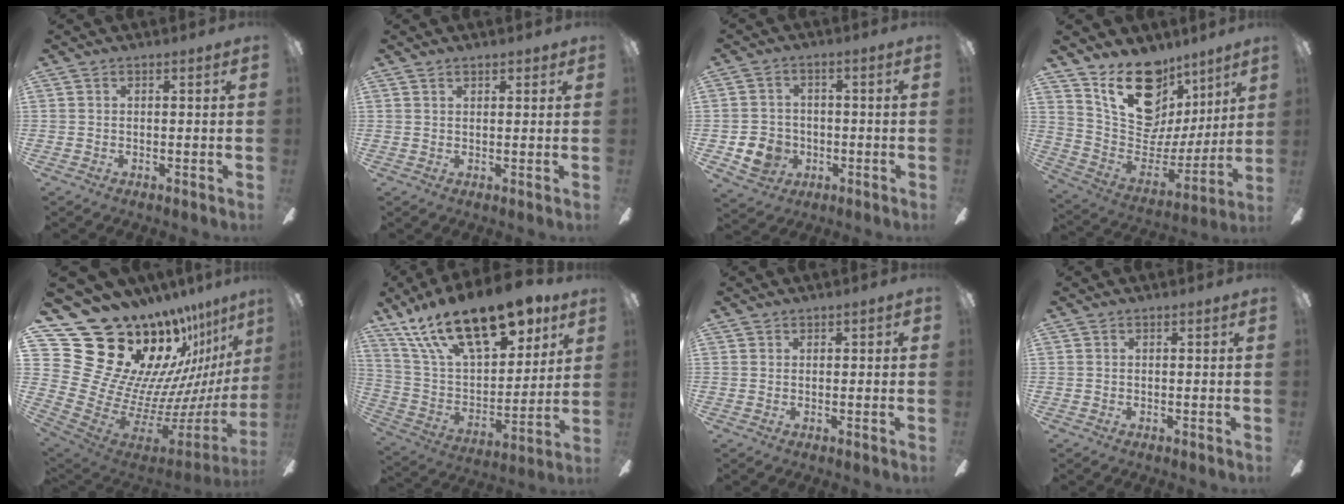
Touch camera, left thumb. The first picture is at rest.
{"total": 1.5, "force": [1.2, 0.7, 0.5], "torque": [-0.011, 0.000, 0.023]}
{"total": 7.2, "force": [-2.3, 6.5, 2.3], "torque": [-0.062, 0.017, -0.039]}
{"total": 22.1, "force": [13.5, 13.7, 10.9], "torque": [-0.167, -0.086, 0.252]}
{"total": 25.3, "force": [16.4, 15.0, 12.2], "torque": [-0.204, -0.188, 0.359]}
{"total": 24.0, "force": [15.5, 10.9, 14.7], "torque": [-0.262, -0.085, 0.271]}
{"total": 0.9, "force": [0.7, 0.6, 0.1], "torque": [0.007, -0.001, 0.010]}
{"total": 0.0}